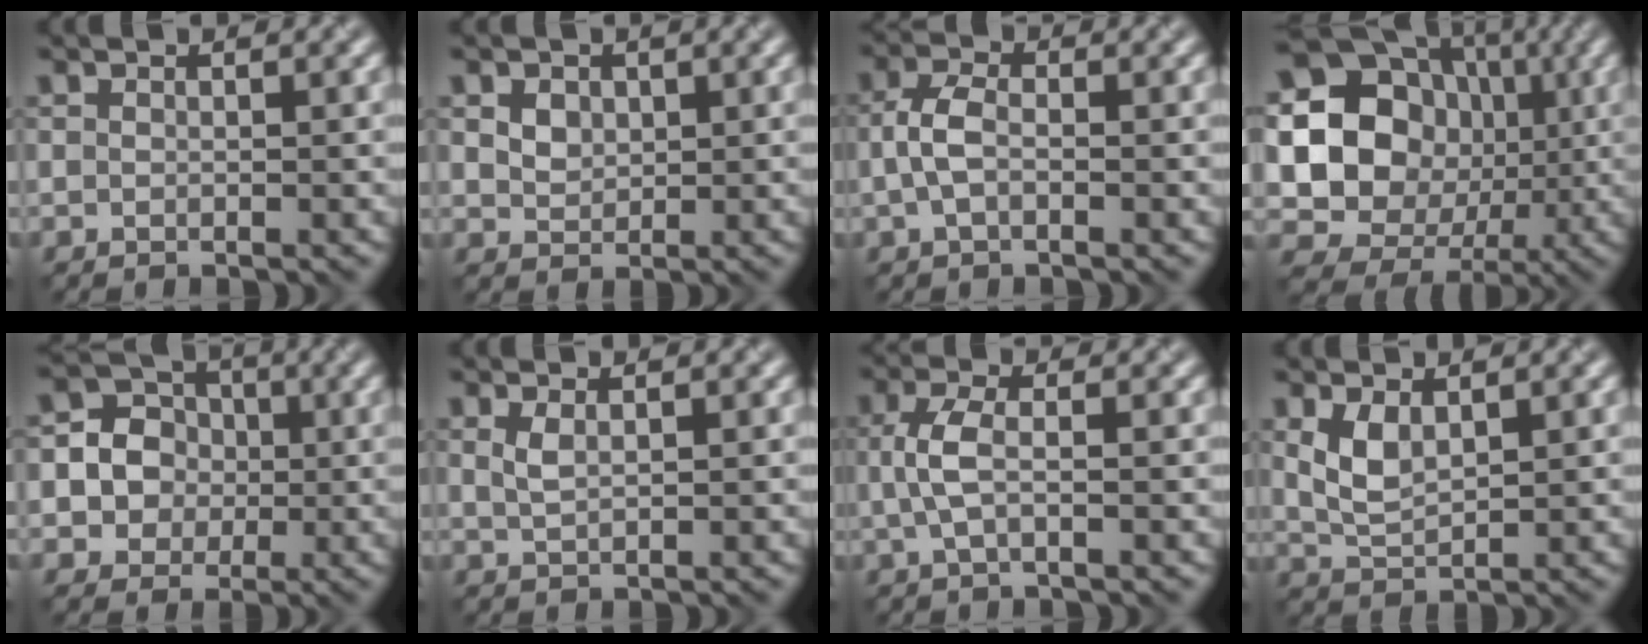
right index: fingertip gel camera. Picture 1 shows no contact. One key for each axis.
{"total": 2.7, "fx": 1.2, "fy": 2.0, "fz": 1.4, "tx": -0.033, "ty": 0.008, "tz": 0.024}
{"total": 2.7, "fx": -0.5, "fy": 1.4, "fz": 2.2, "tx": -0.051, "ty": 0.006, "tz": -0.014}
{"total": 19.8, "fx": 1.9, "fy": 18.0, "fz": 8.1, "tx": -0.179, "ty": 0.036, "tz": 0.003}
{"total": 6.1, "fx": -0.1, "fy": 5.7, "fz": 2.0, "tx": -0.029, "ty": 0.026, "tz": -0.031}
{"total": 1.2, "fx": 0.6, "fy": 0.4, "fz": 1.0, "tx": -0.026, "ty": -0.001, "tz": 0.015}
{"total": 2.8, "fx": 0.0, "fy": 1.0, "fz": 2.6, "tx": -0.063, "ty": 0.002, "tz": -0.003}
{"total": 2.8, "fx": 1.1, "fy": 1.5, "fz": 2.1, "tx": -0.051, "ty": -0.002, "tz": 0.029}